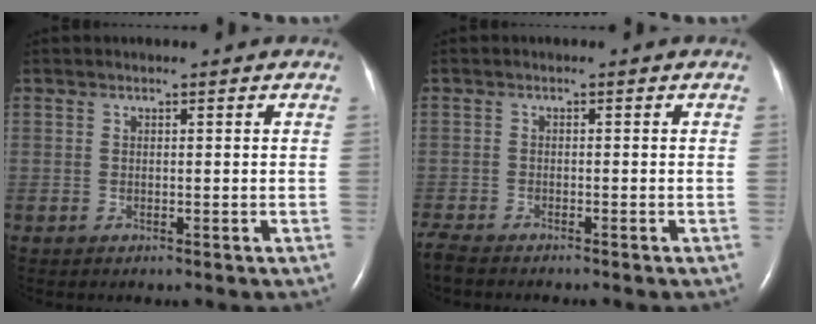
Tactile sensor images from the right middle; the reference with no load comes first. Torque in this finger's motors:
{"motor_torque": [-0.02, 0.01, 0.01, 0.03]}